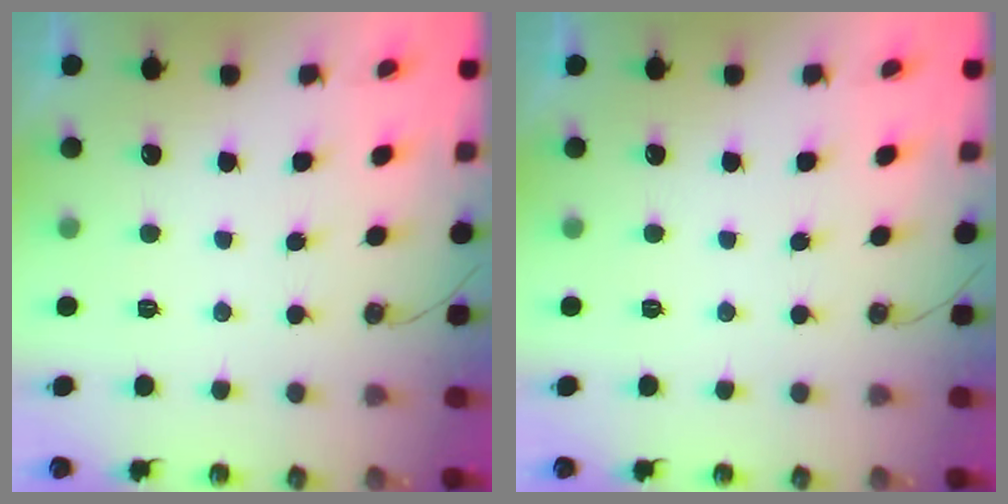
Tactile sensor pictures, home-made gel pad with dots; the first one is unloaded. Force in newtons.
{"total": 0.0}